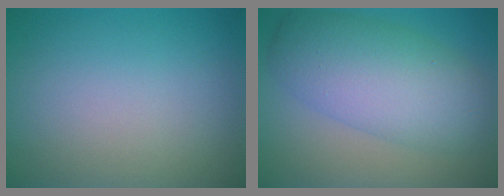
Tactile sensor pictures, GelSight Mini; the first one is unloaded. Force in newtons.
{"total": 7.8, "press": 7.8, "slide": 0.1}